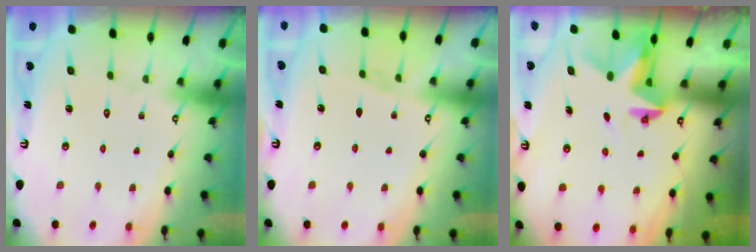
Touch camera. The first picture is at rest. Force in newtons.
{"total": 3.1, "press": 3.1, "slide": 0.5}
{"total": 3.8, "press": 3.8, "slide": 0.2}